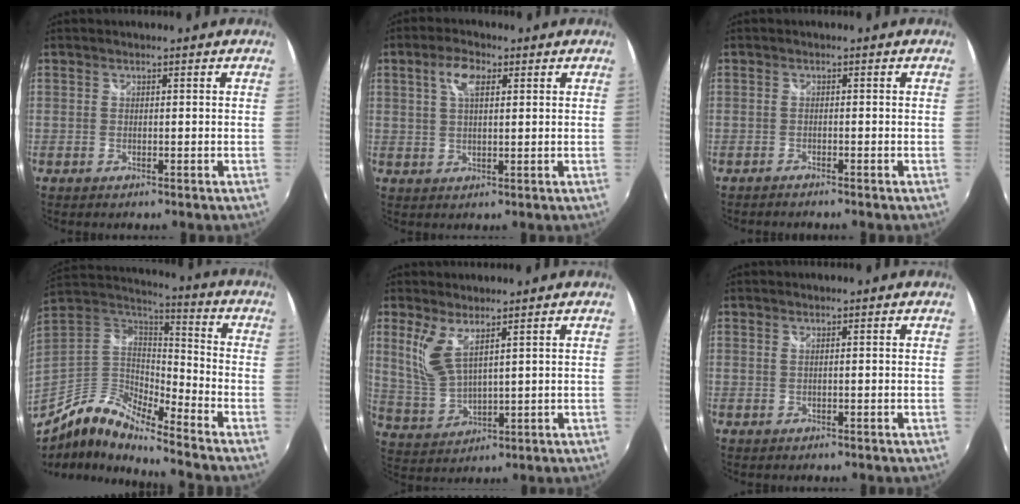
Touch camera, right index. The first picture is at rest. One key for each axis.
{"total": 4.7, "fx": 1.8, "fy": 2.1, "fz": 3.8, "tx": -0.069, "ty": 0.009, "tz": 0.032}
{"total": 1.6, "fx": -1.6, "fy": 0.1, "fz": 0.3, "tx": -0.016, "ty": -0.009, "tz": -0.030}
{"total": 13.0, "fx": -10.0, "fy": 2.9, "fz": 7.9, "tx": -0.150, "ty": -0.006, "tz": -0.202}
{"total": 6.7, "fx": 3.8, "fy": 2.3, "fz": 5.0, "tx": -0.108, "ty": -0.006, "tz": 0.087}
{"total": 0.0}